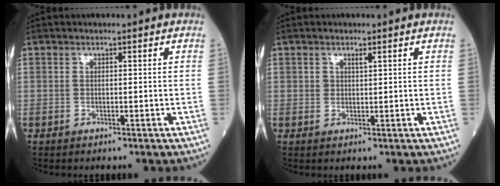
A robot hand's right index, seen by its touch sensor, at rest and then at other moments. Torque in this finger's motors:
{"motor_torque": [0.00, -0.01, -0.03, 0.02]}